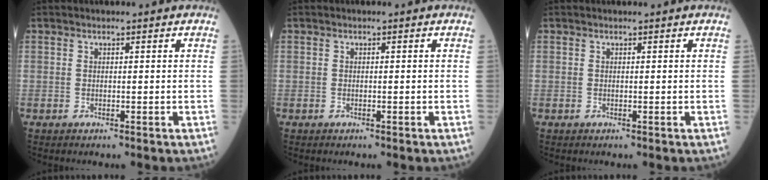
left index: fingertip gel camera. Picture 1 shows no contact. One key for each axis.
{"total": 0.0}
{"total": 0.0}